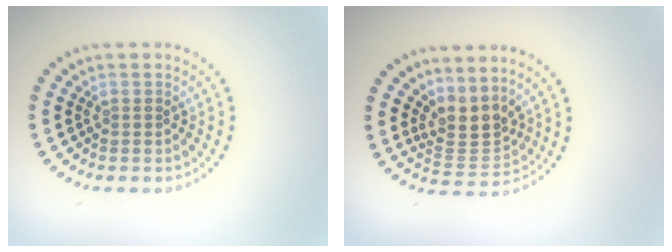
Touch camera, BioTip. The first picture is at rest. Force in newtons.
{"total": 3.2, "press": 2.4, "slide": 2.2}